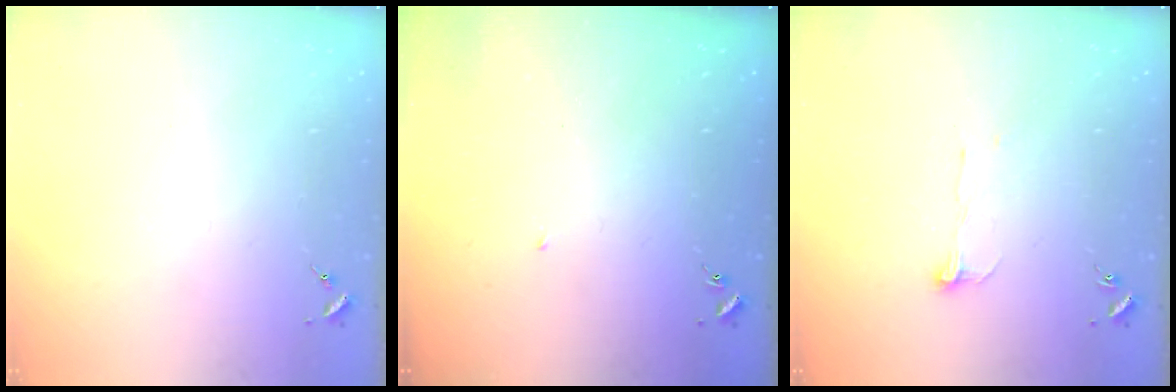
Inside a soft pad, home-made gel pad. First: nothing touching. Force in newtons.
{"total": 4.0, "press": 4.0, "slide": 0.3}
{"total": 5.3, "press": 5.3, "slide": 0.6}